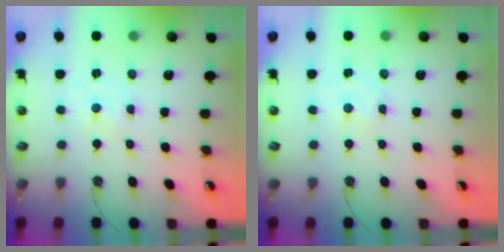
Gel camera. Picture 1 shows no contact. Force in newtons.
{"total": 1.0, "press": 1.0, "slide": 0.2}